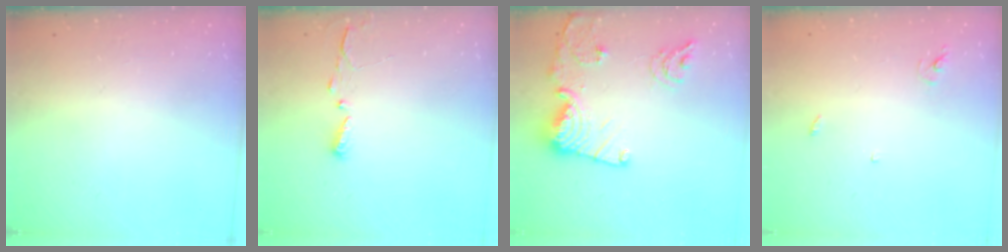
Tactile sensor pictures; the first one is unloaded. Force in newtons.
{"total": 3.1, "press": 3.1, "slide": 0.3}
{"total": 16.5, "press": 16.5, "slide": 1.7}
{"total": 2.4, "press": 2.4, "slide": 0.1}